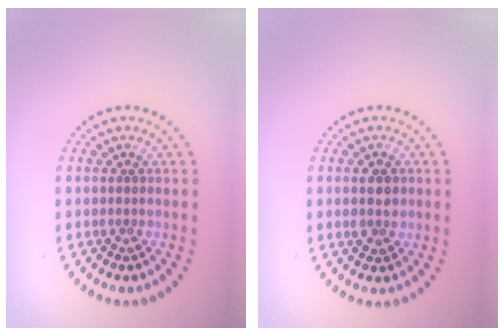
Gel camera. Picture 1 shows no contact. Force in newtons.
{"total": 2.0, "press": 1.9, "slide": 0.3}